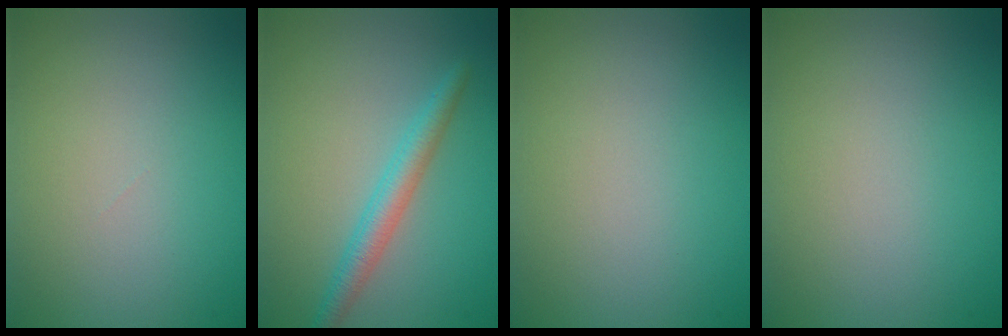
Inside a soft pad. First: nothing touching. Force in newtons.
{"total": 2.6, "press": 2.6, "slide": 0.1}
{"total": 0.0}
{"total": 0.0}